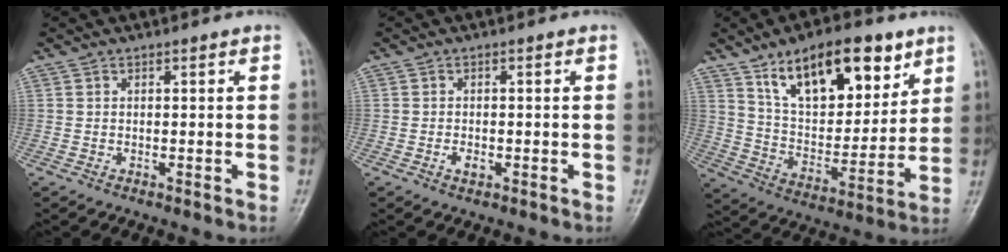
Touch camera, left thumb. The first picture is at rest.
{"total": 1.8, "force": [-0.7, 1.1, 1.3], "torque": [-0.017, 0.003, -0.011]}
{"total": 20.0, "force": [11.3, 9.4, 13.6], "torque": [-0.160, -0.050, 0.196]}